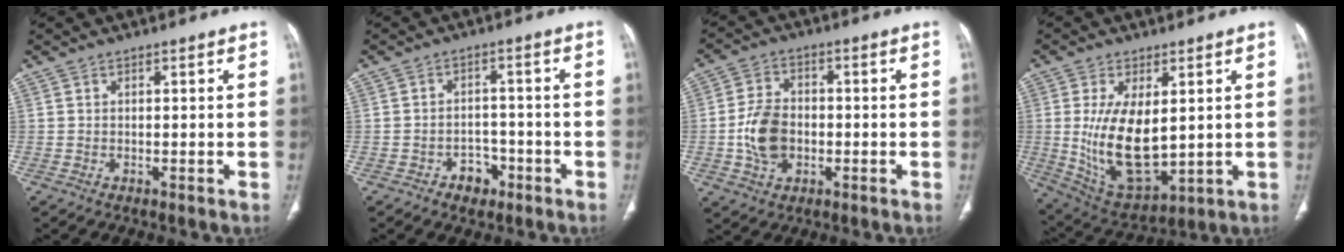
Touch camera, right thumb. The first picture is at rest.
{"total": 4.3, "force": [-2.5, 3.2, 1.6], "torque": [0.001, 0.026, -0.036]}
{"total": 8.7, "force": [-1.5, 6.3, 5.8], "torque": [-0.094, 0.012, -0.030]}
{"total": 15.2, "force": [1.2, 7.8, 13.0], "torque": [-0.224, -0.022, 0.043]}